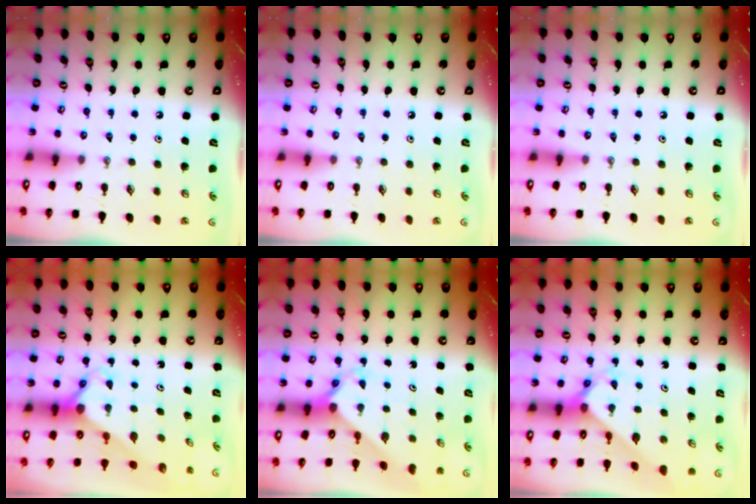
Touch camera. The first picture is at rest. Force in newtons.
{"total": 0.0}
{"total": 0.0}
{"total": 2.7, "press": 2.7, "slide": 0.2}
{"total": 2.2, "press": 2.2, "slide": 0.2}
{"total": 2.2, "press": 2.2, "slide": 0.2}